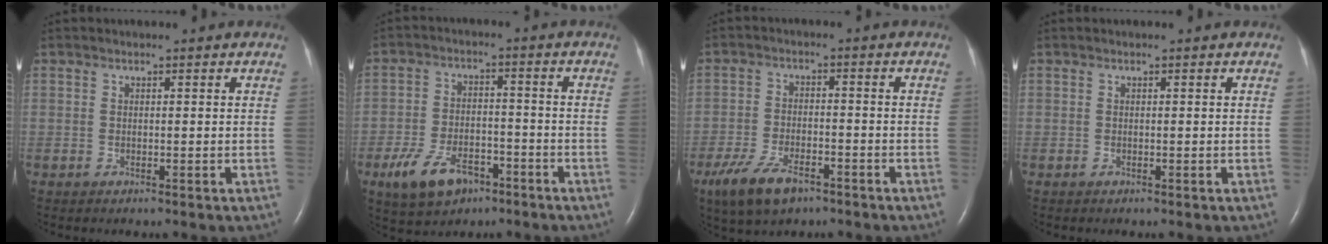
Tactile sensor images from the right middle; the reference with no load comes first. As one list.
[{"total": 9.1, "force": [-5.3, 4.9, 5.6], "torque": [-0.116, -0.001, -0.087]}, {"total": 8.3, "force": [-5.3, 3.4, 5.4], "torque": [-0.114, -0.011, -0.092]}, {"total": 0.0}]